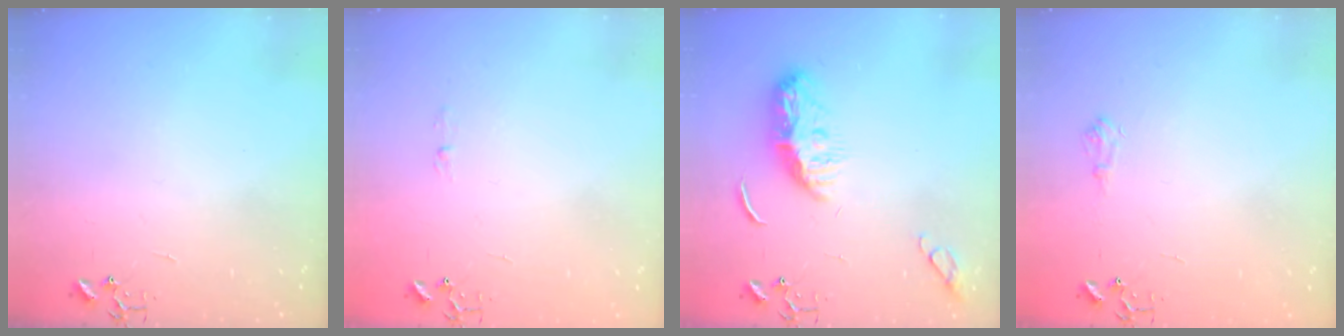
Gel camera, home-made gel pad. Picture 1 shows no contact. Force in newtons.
{"total": 2.9, "press": 2.9, "slide": 0.4}
{"total": 10.6, "press": 10.6, "slide": 0.5}
{"total": 6.2, "press": 6.2, "slide": 0.8}